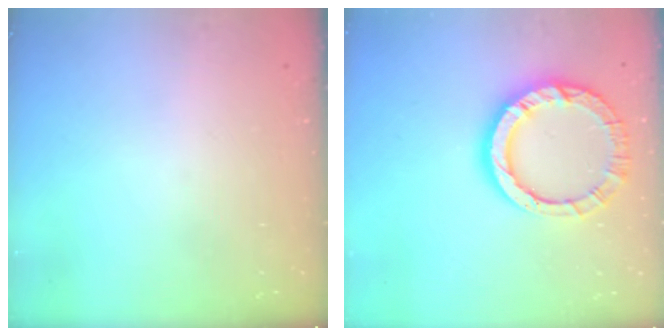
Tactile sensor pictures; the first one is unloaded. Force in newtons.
{"total": 13.3, "press": 13.2, "slide": 1.4}